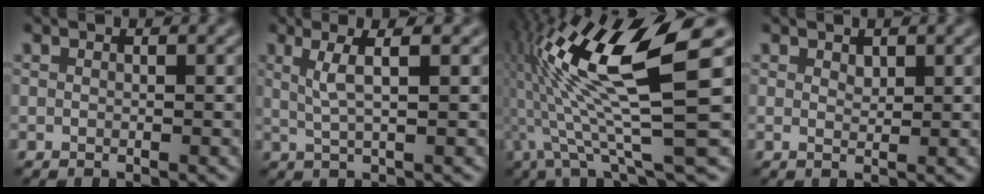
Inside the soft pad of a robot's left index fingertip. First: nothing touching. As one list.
[{"total": 3.2, "force": [1.2, 0.5, 2.9], "torque": [-0.049, 0.003, 0.022]}, {"total": 14.1, "force": [2.1, 2.7, 13.7], "torque": [-0.263, 0.018, 0.047]}, {"total": 0.9, "force": [0.6, 0.3, 0.5], "torque": [-0.011, -0.001, 0.011]}]